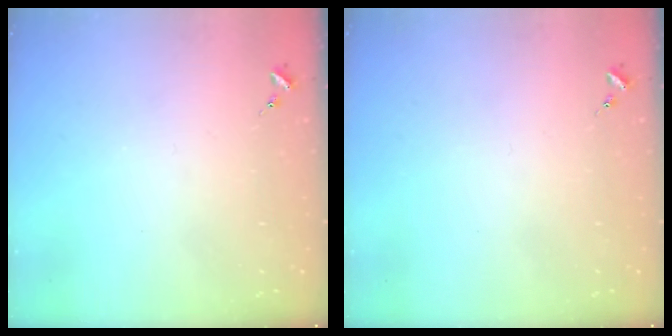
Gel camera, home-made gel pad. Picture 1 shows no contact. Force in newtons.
{"total": 0.0}